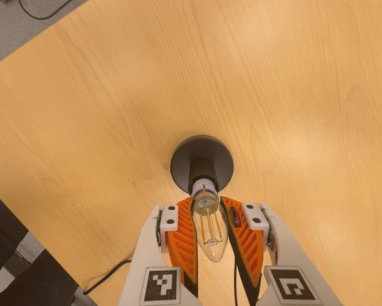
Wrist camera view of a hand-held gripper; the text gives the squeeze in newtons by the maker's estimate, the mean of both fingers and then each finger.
{"total": 17.1, "left": 16.1, "right": 18.1}